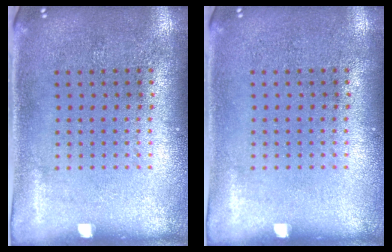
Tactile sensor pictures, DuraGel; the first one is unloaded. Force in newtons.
{"total": 0.0}